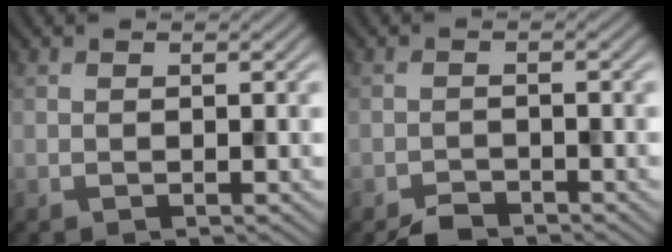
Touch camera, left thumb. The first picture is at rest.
{"total": 2.5, "force": [-2.2, 0.8, 0.8], "torque": [-0.014, 0.000, -0.043]}